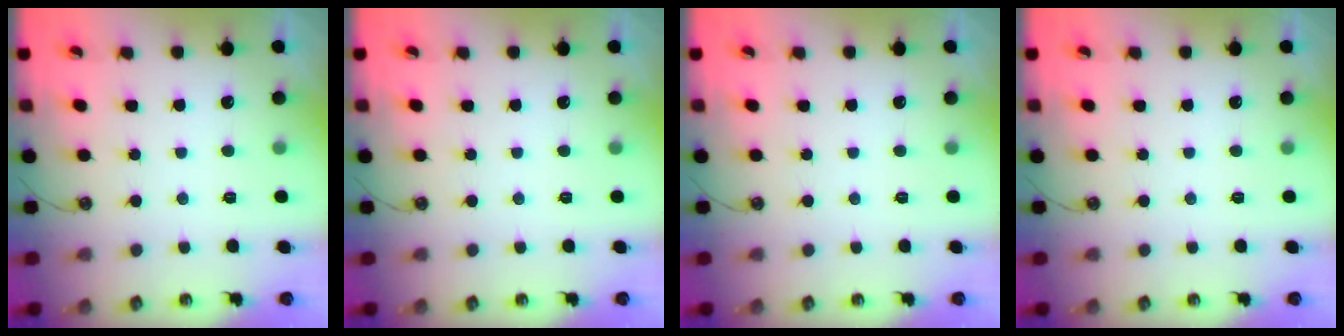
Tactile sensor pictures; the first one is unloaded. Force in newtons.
{"total": 0.0}
{"total": 0.0}
{"total": 0.0}